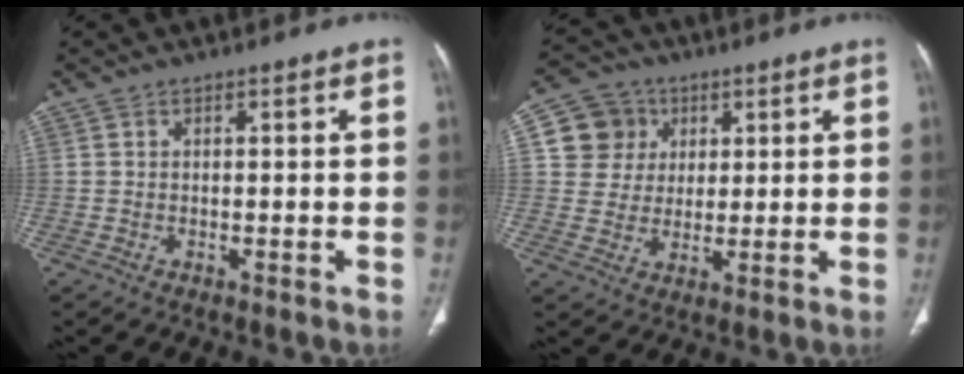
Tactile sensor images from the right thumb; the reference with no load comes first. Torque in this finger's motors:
{"motor_torque": [0.11, 0.97, 0.10, -0.38, -0.05]}